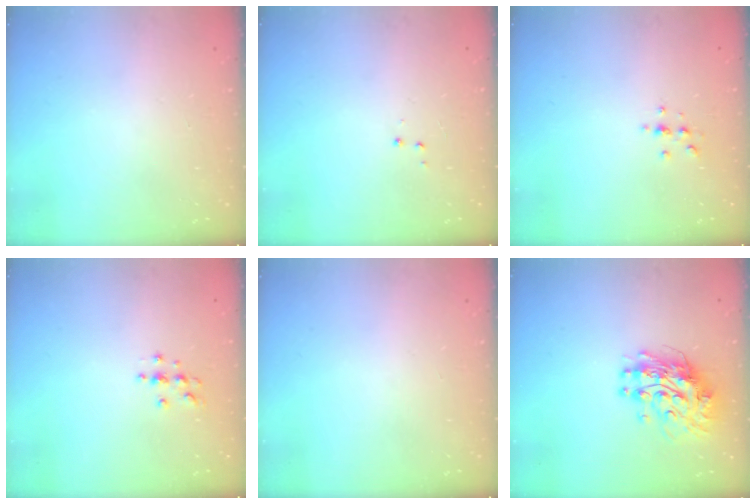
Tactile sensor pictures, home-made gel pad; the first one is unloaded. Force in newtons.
{"total": 2.9, "press": 2.8, "slide": 0.4}
{"total": 2.2, "press": 2.1, "slide": 0.2}
{"total": 3.7, "press": 3.6, "slide": 0.5}
{"total": 0.0}
{"total": 11.2, "press": 11.2, "slide": 0.9}